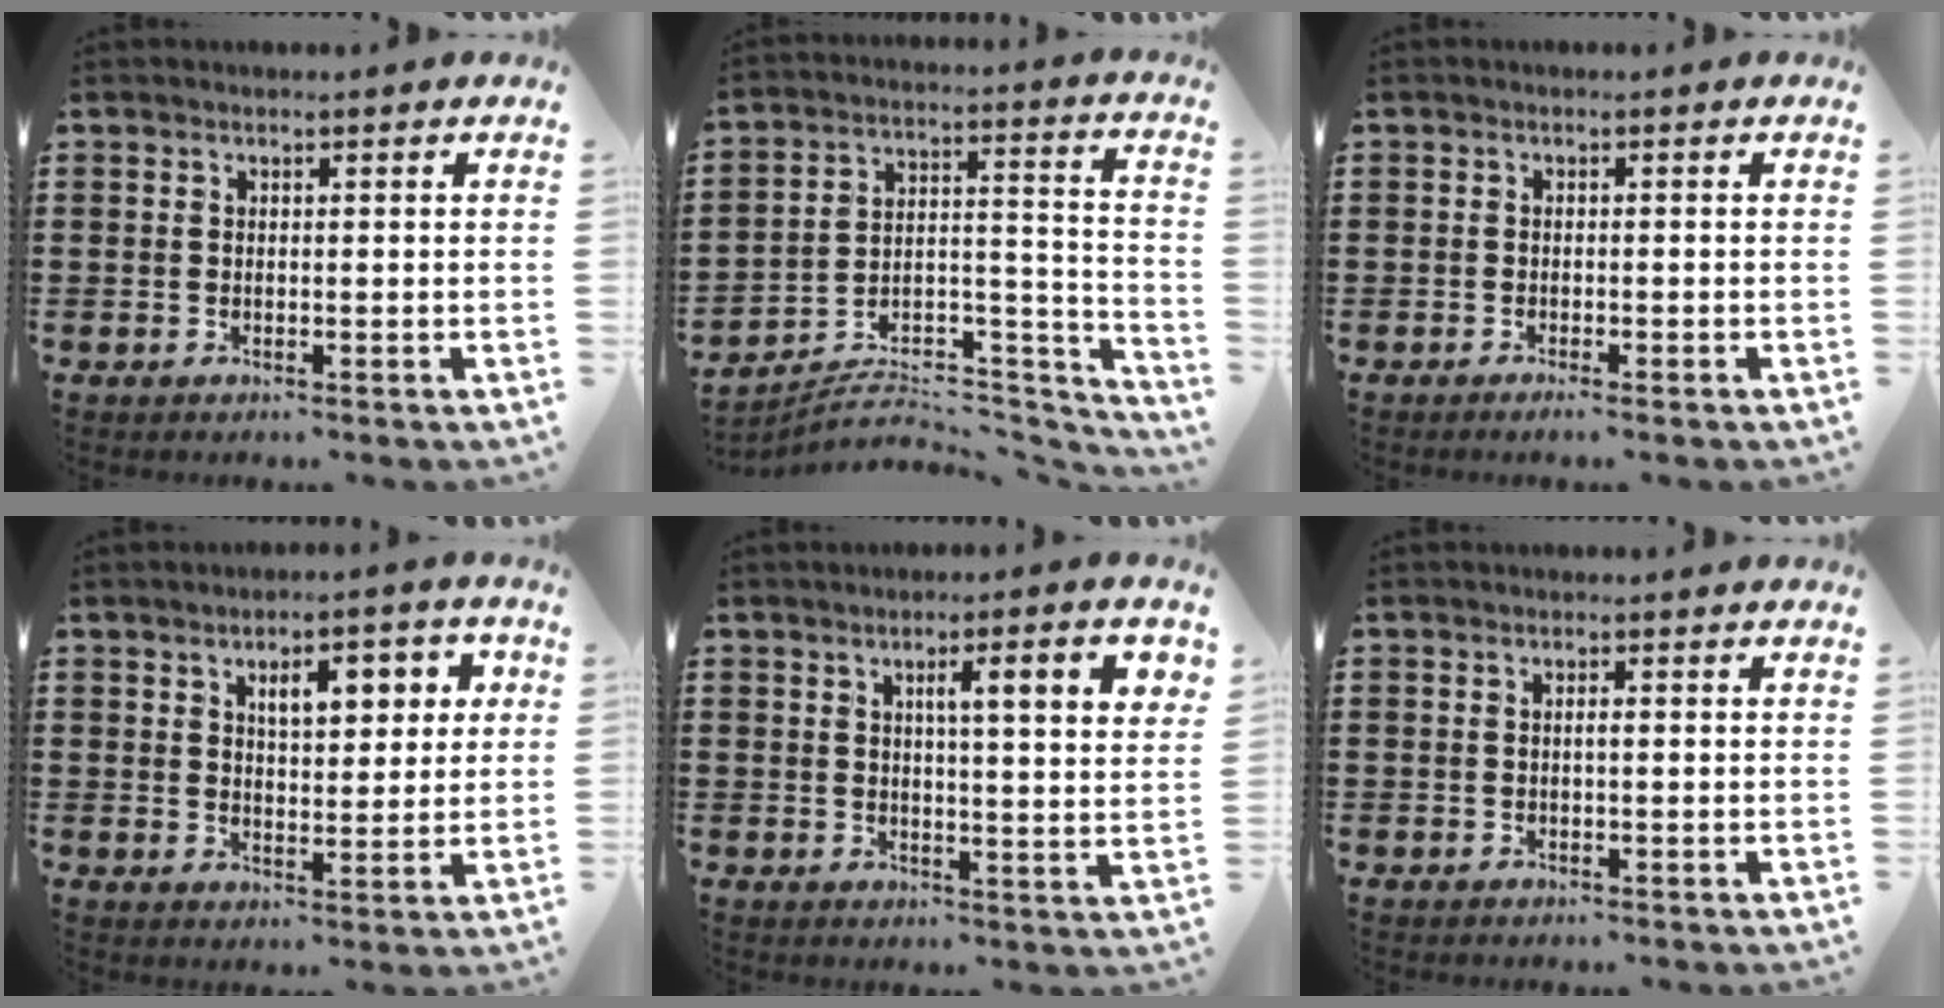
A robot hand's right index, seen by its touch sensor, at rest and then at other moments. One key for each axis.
{"total": 5.3, "fx": -4.7, "fy": 1.8, "fz": 1.7, "tx": -0.024, "ty": -0.003, "tz": -0.093}
{"total": 0.9, "fx": -0.8, "fy": 0.0, "fz": 0.5, "tx": -0.009, "ty": -0.003, "tz": -0.014}
{"total": 6.2, "fx": 2.5, "fy": 2.6, "fz": 5.0, "tx": -0.074, "ty": -0.002, "tz": 0.033}
{"total": 6.7, "fx": 2.5, "fy": 0.7, "fz": 6.1, "tx": -0.105, "ty": -0.003, "tz": 0.034}
{"total": 0.7, "fx": -0.1, "fy": 0.1, "fz": 0.7, "tx": -0.012, "ty": -0.003, "tz": -0.002}